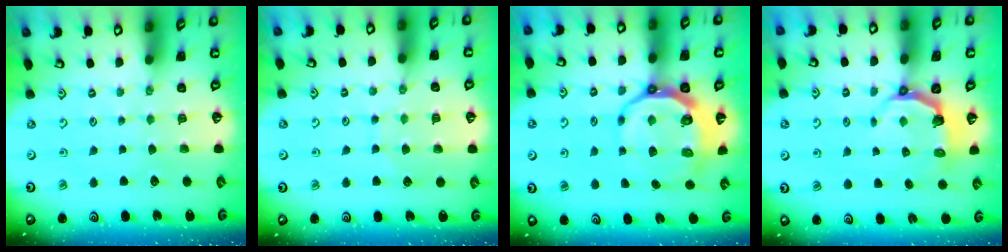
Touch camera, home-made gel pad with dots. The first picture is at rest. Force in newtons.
{"total": 6.0, "press": 6.0, "slide": 0.6}
{"total": 11.5, "press": 10.7, "slide": 4.2}
{"total": 4.4, "press": 2.8, "slide": 3.4}